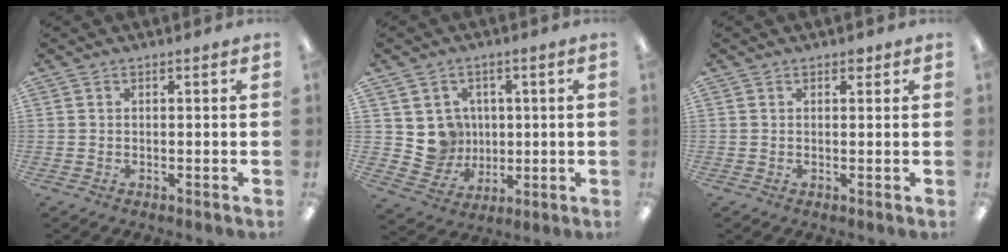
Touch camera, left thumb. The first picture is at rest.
{"total": 7.6, "force": [1.8, 7.4, 0.8], "torque": [-0.013, -0.008, 0.043]}
{"total": 1.4, "force": [0.9, 0.8, 0.7], "torque": [0.000, -0.005, 0.013]}